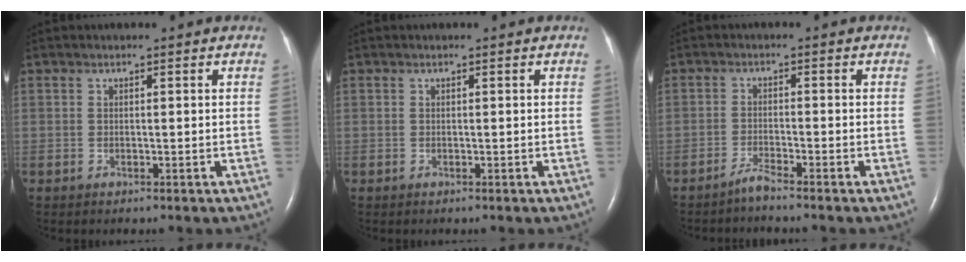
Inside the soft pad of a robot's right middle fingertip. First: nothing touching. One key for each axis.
{"total": 0.0}
{"total": 2.1, "fx": -1.9, "fy": -0.5, "fz": 0.7, "tx": -0.019, "ty": -0.005, "tz": -0.040}